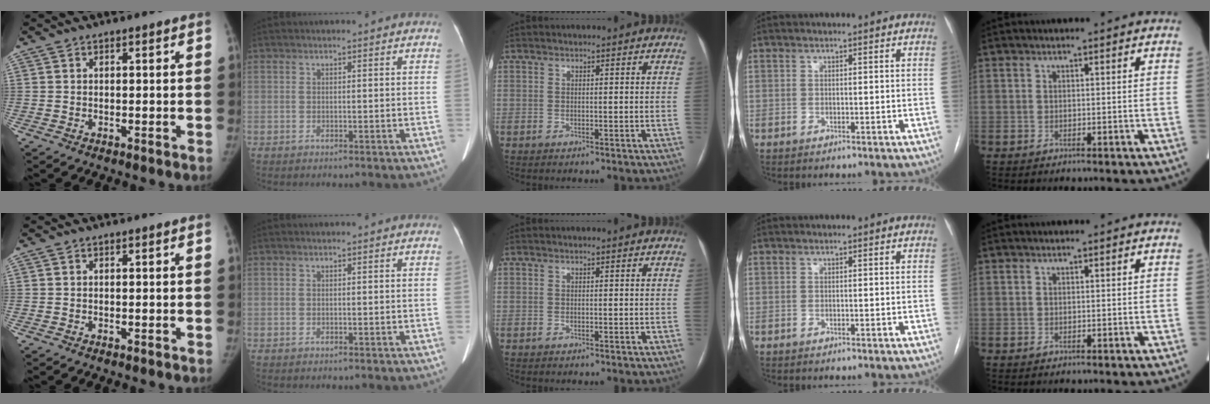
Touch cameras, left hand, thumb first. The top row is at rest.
{}